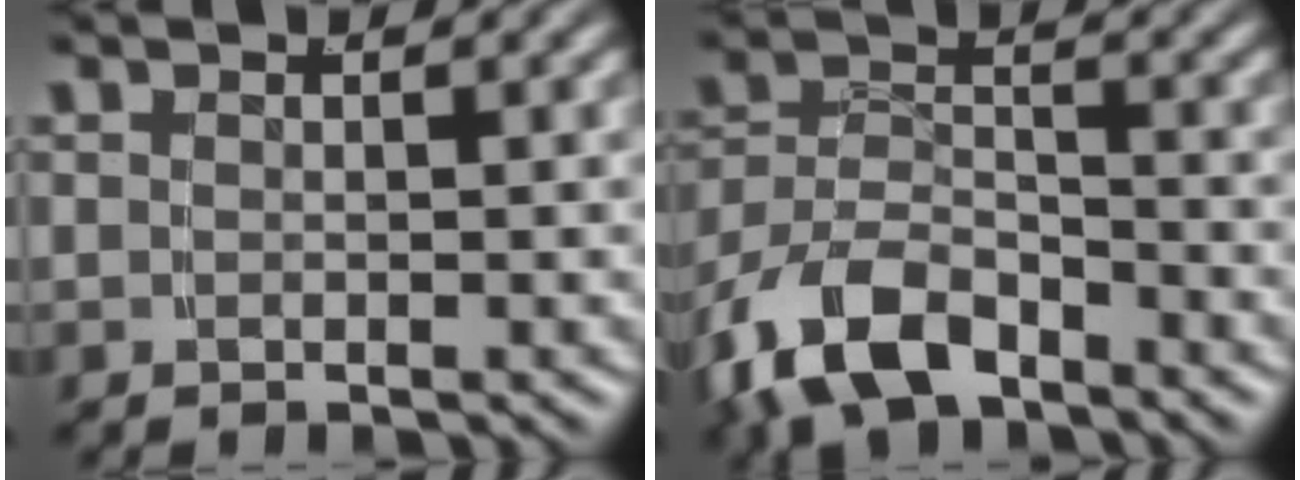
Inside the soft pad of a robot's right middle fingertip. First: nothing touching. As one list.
[{"total": 8.2, "force": [-4.8, 5.4, 3.8], "torque": [-0.090, -0.023, -0.078]}]